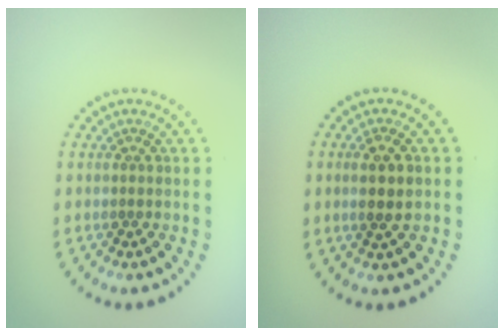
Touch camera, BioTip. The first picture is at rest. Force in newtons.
{"total": 2.0, "press": 1.9, "slide": 0.6}